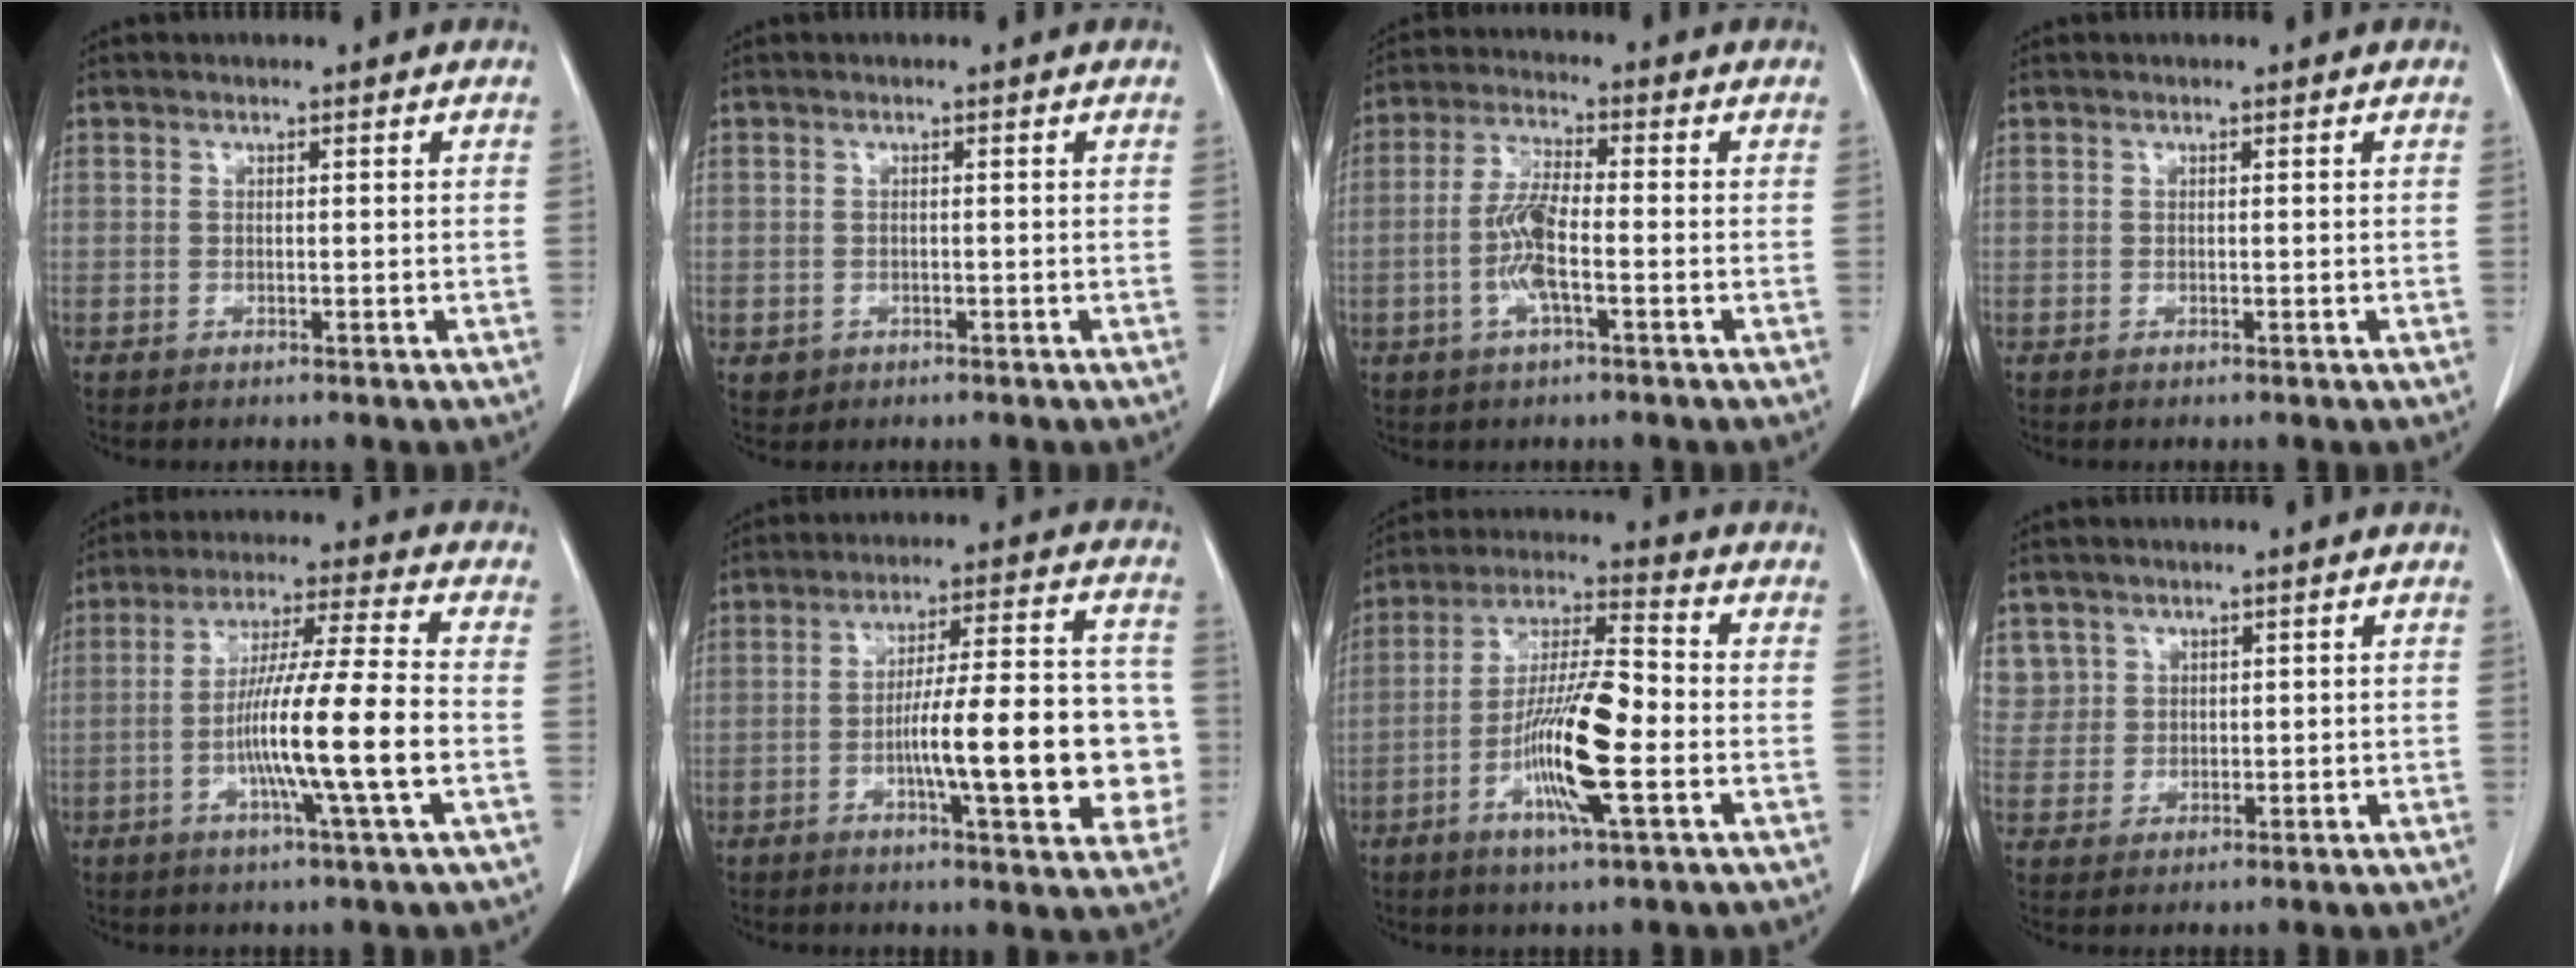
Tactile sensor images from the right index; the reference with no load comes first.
{"total": 1.4, "force": [-0.5, 1.4, 0.1], "torque": [-0.002, 0.004, -0.001]}
{"total": 6.8, "force": [-1.7, 1.3, 6.4], "torque": [-0.139, 0.002, -0.039]}
{"total": 0.0}
{"total": 13.7, "force": [-3.0, -0.8, 13.3], "torque": [-0.240, -0.004, -0.062]}
{"total": 17.0, "force": [-3.0, 3.3, 16.4], "torque": [-0.218, 0.026, -0.039]}
{"total": 13.3, "force": [-3.8, 1.5, 12.7], "torque": [-0.240, -0.004, -0.073]}
{"total": 4.3, "force": [2.5, 3.5, -0.2], "torque": [0.019, 0.004, 0.051]}